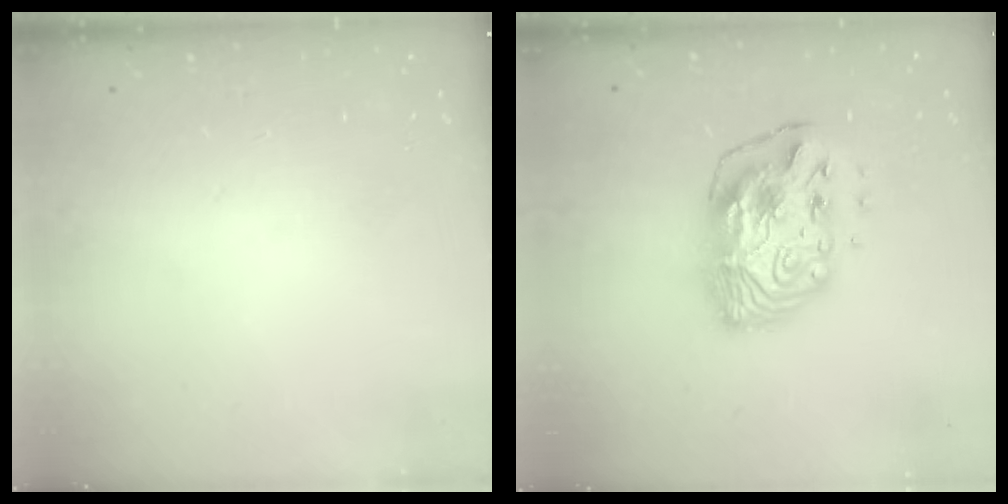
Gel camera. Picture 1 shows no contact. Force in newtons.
{"total": 13.7, "press": 13.7, "slide": 1.0}